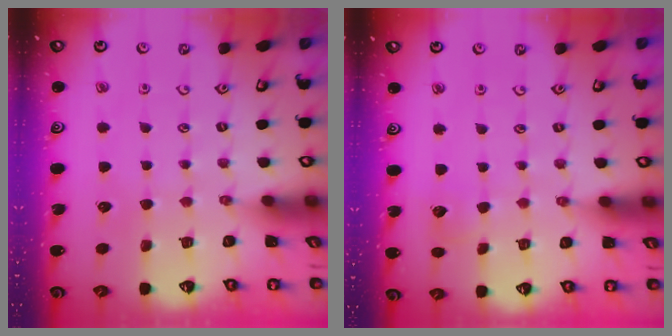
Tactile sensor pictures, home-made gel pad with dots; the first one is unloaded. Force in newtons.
{"total": 4.6, "press": 4.5, "slide": 0.5}